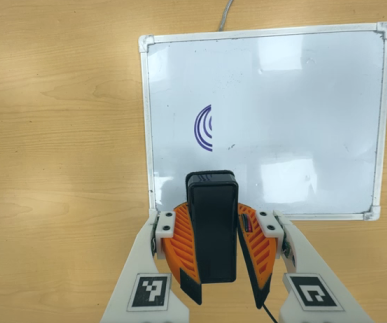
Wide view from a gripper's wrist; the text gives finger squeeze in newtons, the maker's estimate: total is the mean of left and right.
{"total": 12.0, "left": 10.4, "right": 13.6}